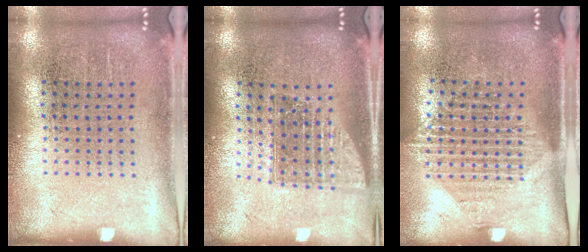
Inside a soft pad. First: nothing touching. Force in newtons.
{"total": 1.5, "press": 1.2, "slide": 1.0}
{"total": 1.4, "press": 1.2, "slide": 0.8}